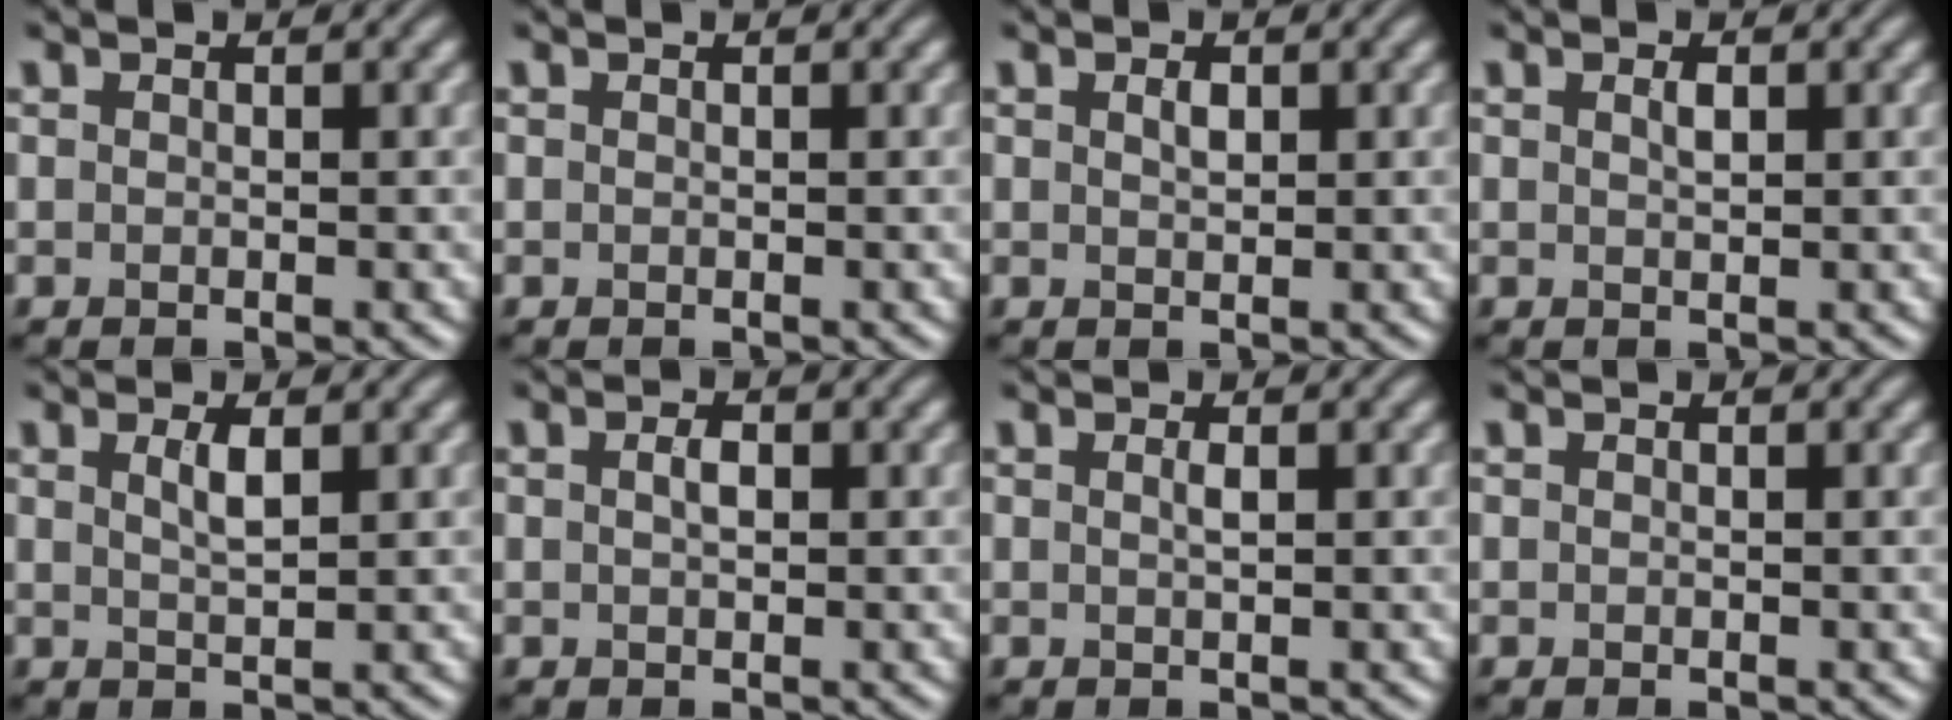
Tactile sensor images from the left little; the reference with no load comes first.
{"total": 0.0}
{"total": 1.0, "force": [0.5, 0.5, 0.7], "torque": [-0.016, 0.001, 0.010]}
{"total": 0.9, "force": [0.4, 0.3, 0.7], "torque": [-0.015, 0.001, 0.008]}
{"total": 1.8, "force": [0.8, 0.4, 1.5], "torque": [-0.028, 0.001, 0.014]}
{"total": 1.1, "force": [0.2, 0.6, 1.0], "torque": [-0.020, 0.003, 0.003]}
{"total": 0.8, "force": [0.2, 0.2, 0.8], "torque": [-0.013, 0.005, 0.003]}
{"total": 0.0}